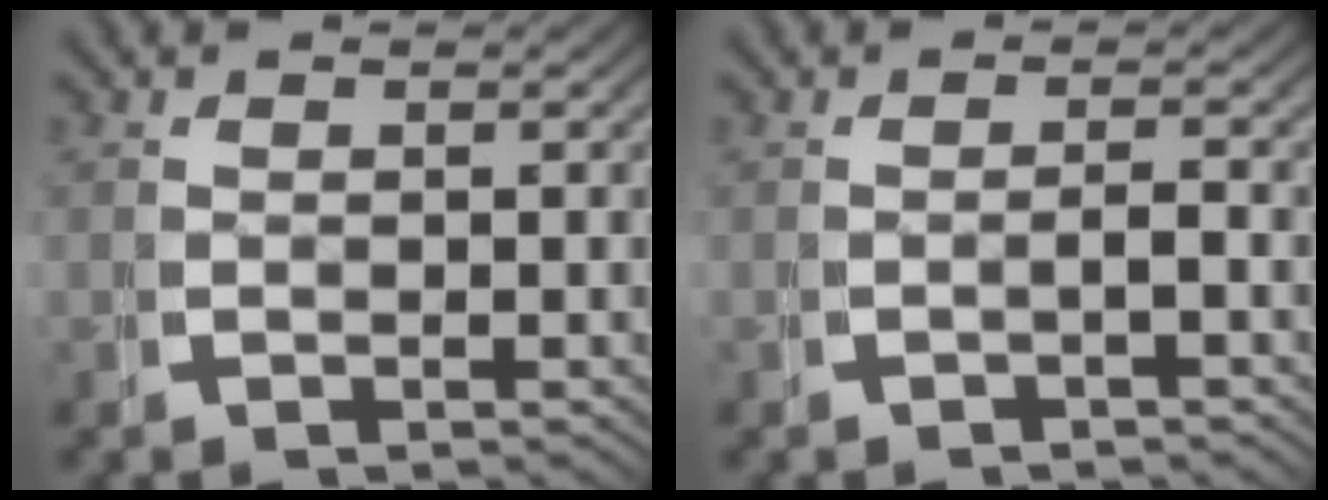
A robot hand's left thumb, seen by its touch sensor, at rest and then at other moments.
{"total": 1.2, "force": [-0.8, 0.1, 0.9], "torque": [-0.013, 0.005, -0.015]}